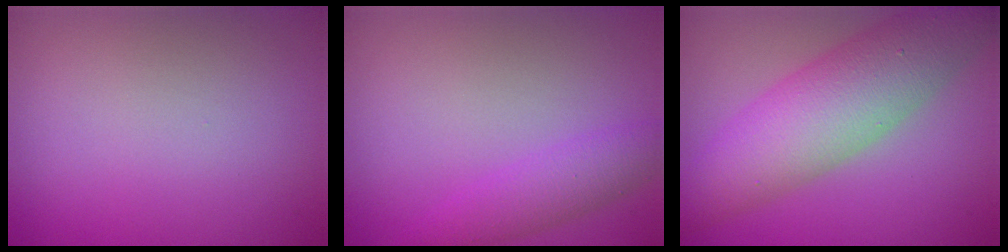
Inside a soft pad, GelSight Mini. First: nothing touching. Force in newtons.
{"total": 2.7, "press": 2.7, "slide": 0.0}
{"total": 8.2, "press": 8.2, "slide": 0.1}